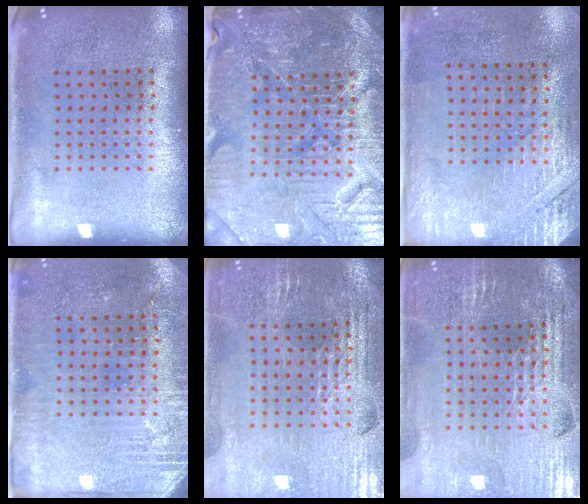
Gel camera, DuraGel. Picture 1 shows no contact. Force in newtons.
{"total": 5.3, "press": 5.0, "slide": 1.8}
{"total": 2.8, "press": 2.5, "slide": 1.3}
{"total": 2.9, "press": 2.8, "slide": 0.9}
{"total": 2.8, "press": 2.7, "slide": 0.5}
{"total": 3.1, "press": 3.1, "slide": 0.3}